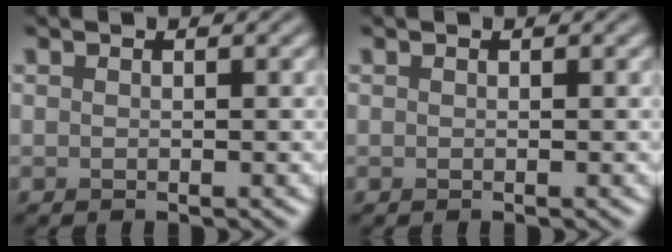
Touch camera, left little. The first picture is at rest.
{"total": 0.0}